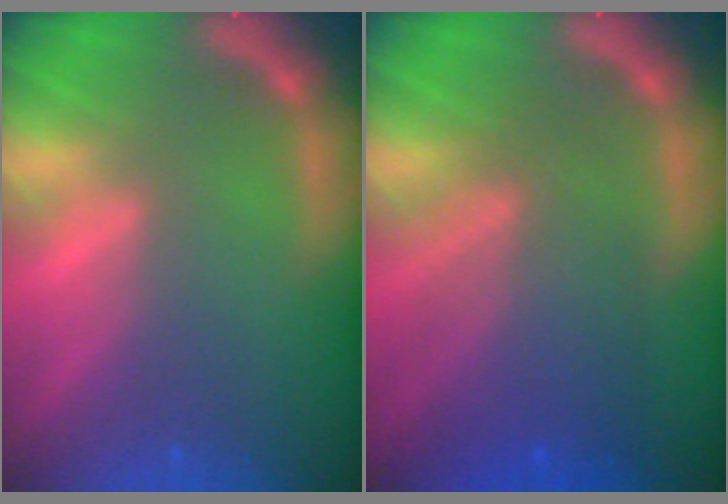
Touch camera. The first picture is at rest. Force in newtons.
{"total": 7.5}